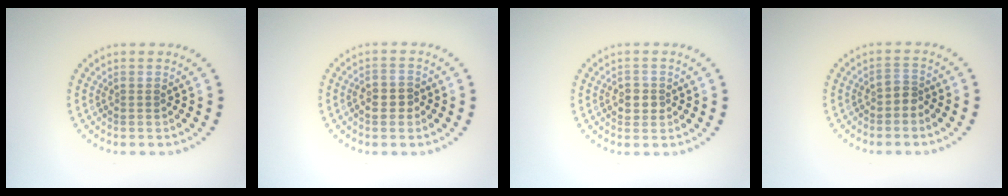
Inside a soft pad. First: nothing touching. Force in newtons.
{"total": 1.7, "press": 1.7, "slide": 0.3}
{"total": 1.7, "press": 1.7, "slide": 0.2}
{"total": 1.4, "press": 1.1, "slide": 0.8}